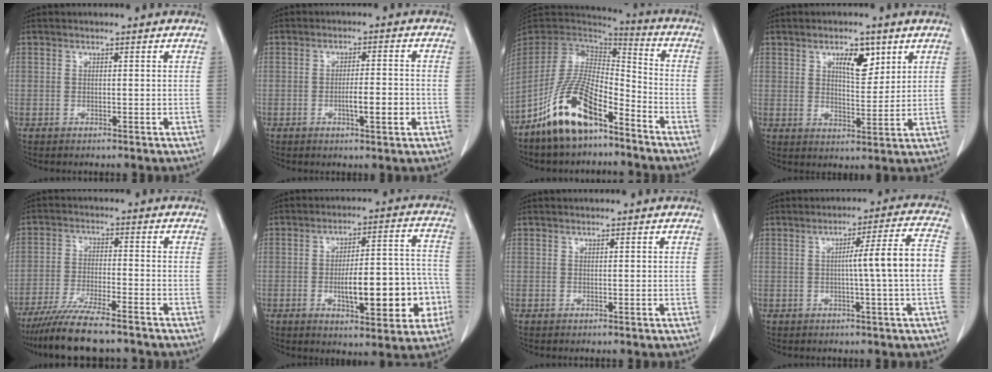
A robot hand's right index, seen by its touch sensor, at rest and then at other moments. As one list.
[{"total": 4.9, "force": [-1.5, 0.6, 4.6], "torque": [-0.073, -0.002, -0.020]}, {"total": 14.1, "force": [-8.8, 4.8, 10.0], "torque": [-0.203, 0.007, -0.166]}, {"total": 6.0, "force": [3.1, 2.4, 4.6], "torque": [-0.074, 0.000, 0.052]}, {"total": 10.8, "force": [-9.1, 0.9, 5.8], "torque": [-0.095, -0.028, -0.151]}, {"total": 14.2, "force": [-3.7, 4.3, 13.1], "torque": [-0.182, 0.027, -0.045]}, {"total": 0.0}, {"total": 8.9, "force": [-0.7, -1.1, 8.8], "torque": [-0.125, 0.013, -0.009]}]